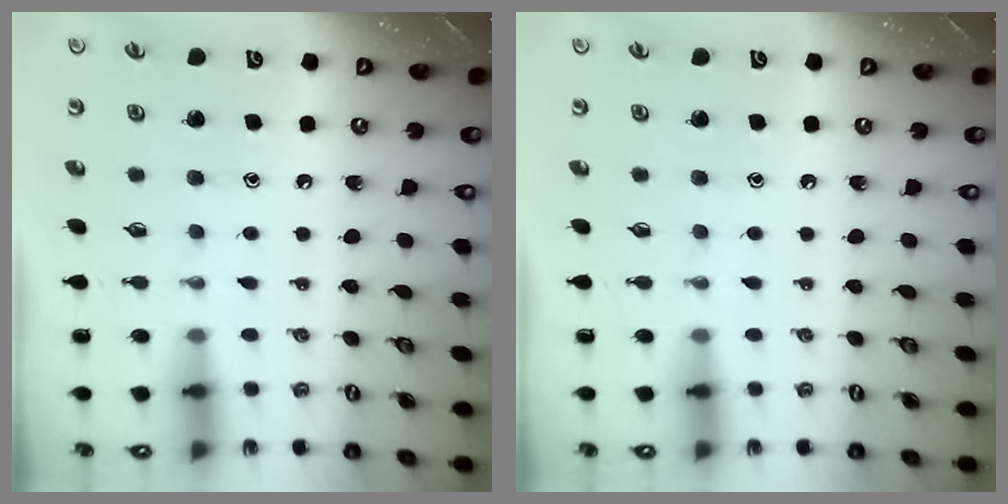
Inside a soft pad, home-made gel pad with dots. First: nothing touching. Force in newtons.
{"total": 0.0}